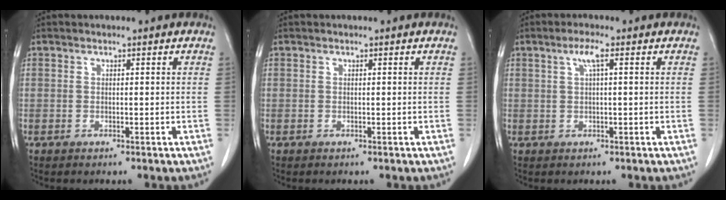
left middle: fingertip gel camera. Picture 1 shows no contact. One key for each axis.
{"total": 0.0}
{"total": 2.4, "fx": 0.9, "fy": 0.1, "fz": 2.2, "tx": -0.047, "ty": 0.007, "tz": 0.017}